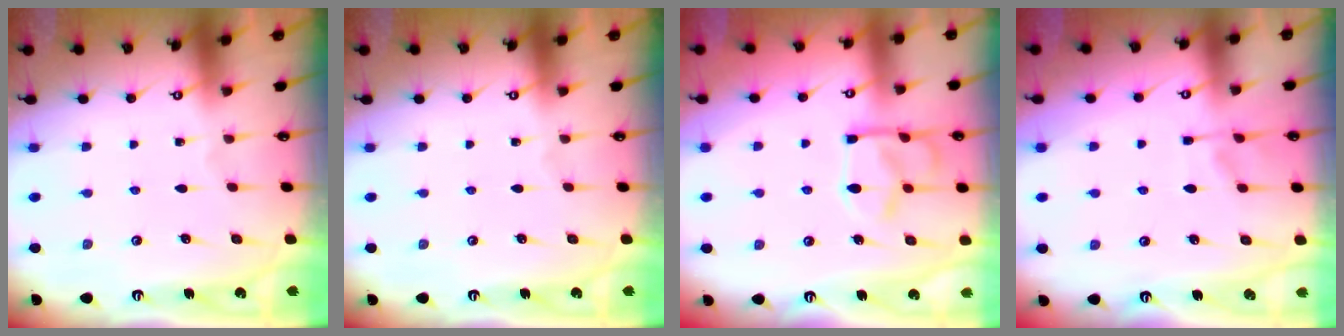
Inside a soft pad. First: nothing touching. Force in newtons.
{"total": 0.0}
{"total": 13.2, "press": 13.1, "slide": 1.4}
{"total": 1.2, "press": 0.1, "slide": 1.2}